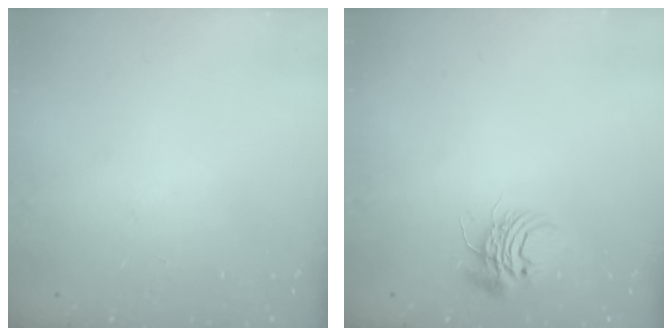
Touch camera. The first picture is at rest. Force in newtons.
{"total": 7.5, "press": 7.5, "slide": 0.4}